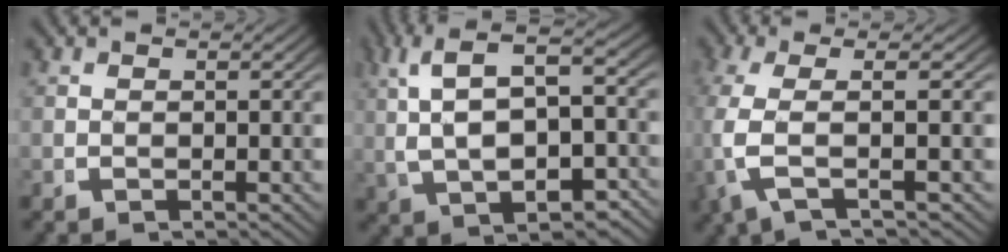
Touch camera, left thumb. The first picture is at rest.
{"total": 9.6, "force": [2.1, 5.2, 7.7], "torque": [-0.129, 0.014, 0.041]}
{"total": 6.4, "force": [-0.1, 2.3, 6.0], "torque": [-0.158, -0.005, 0.008]}